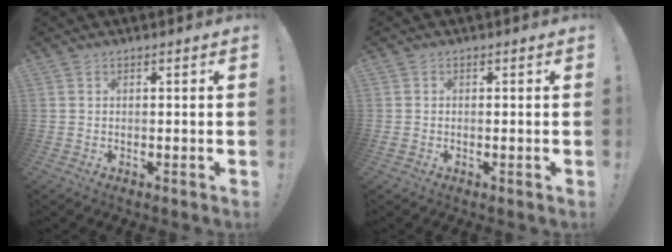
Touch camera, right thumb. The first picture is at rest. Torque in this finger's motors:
{"motor_torque": [0.02, 0.10, -0.19, 0.07, 0.06]}